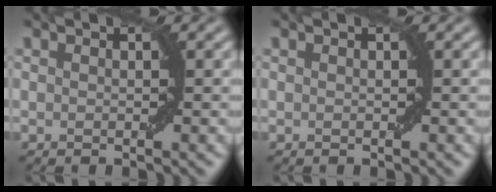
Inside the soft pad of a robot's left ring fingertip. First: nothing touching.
{"total": 0.0}